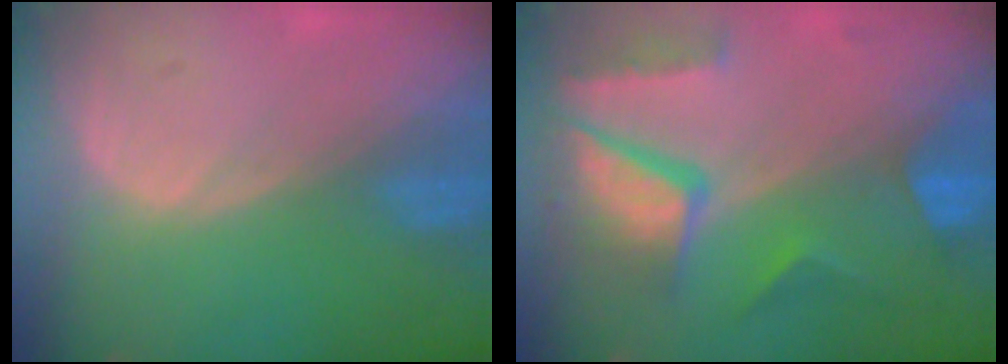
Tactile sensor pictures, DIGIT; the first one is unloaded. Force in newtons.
{"total": 10.4, "press": 8.8, "slide": 5.6}